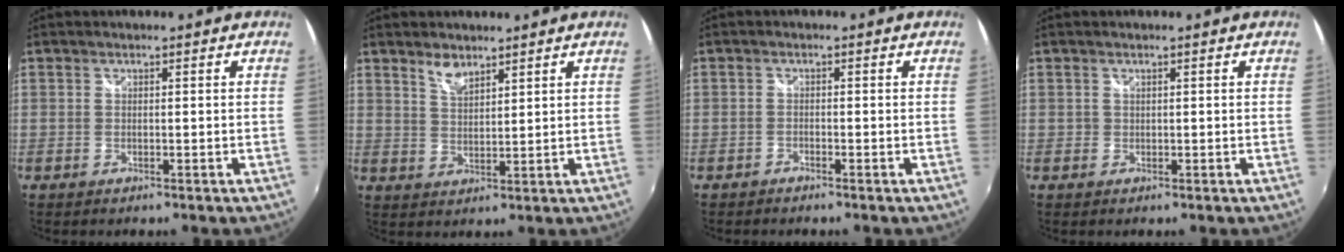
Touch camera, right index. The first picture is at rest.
{"total": 3.7, "force": [2.9, 1.2, 1.9], "torque": [-0.032, 0.000, 0.052]}
{"total": 1.0, "force": [-0.9, 0.2, 0.2], "torque": [-0.009, -0.002, -0.022]}
{"total": 0.7, "force": [0.1, 0.7, 0.1], "torque": [0.000, 0.000, 0.000]}